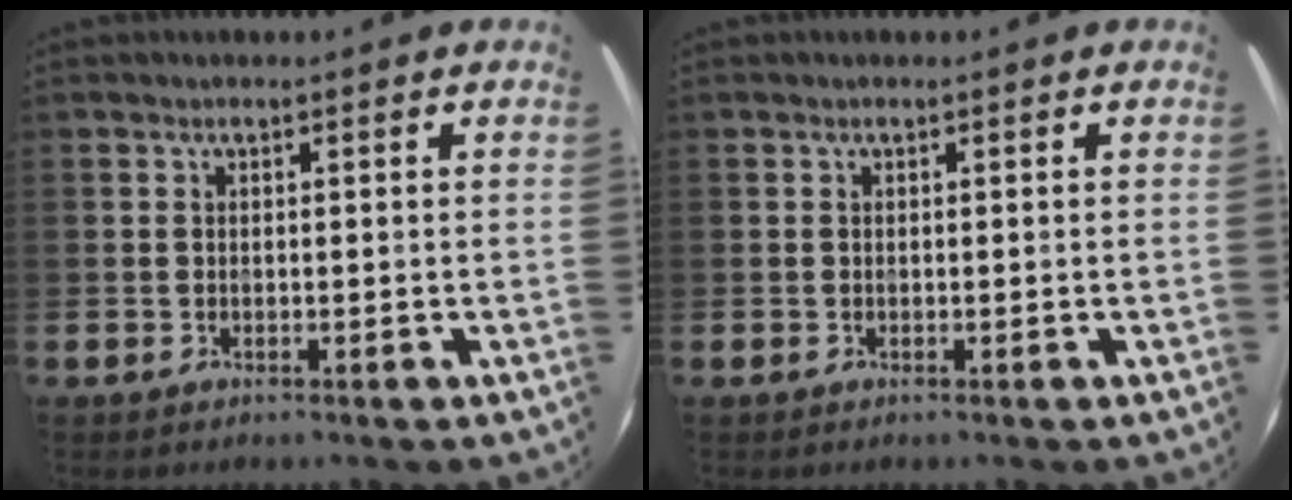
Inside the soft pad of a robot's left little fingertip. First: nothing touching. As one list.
[{"total": 0.0}]